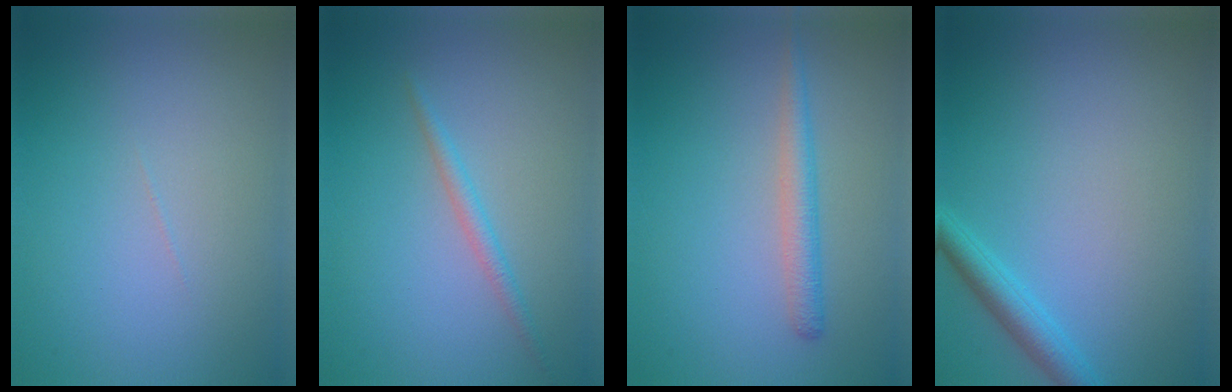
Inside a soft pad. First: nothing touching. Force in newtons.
{"total": 1.3, "press": 1.3, "slide": 0.0}
{"total": 2.1, "press": 2.1, "slide": 0.1}
{"total": 2.3, "press": 2.3, "slide": 0.2}